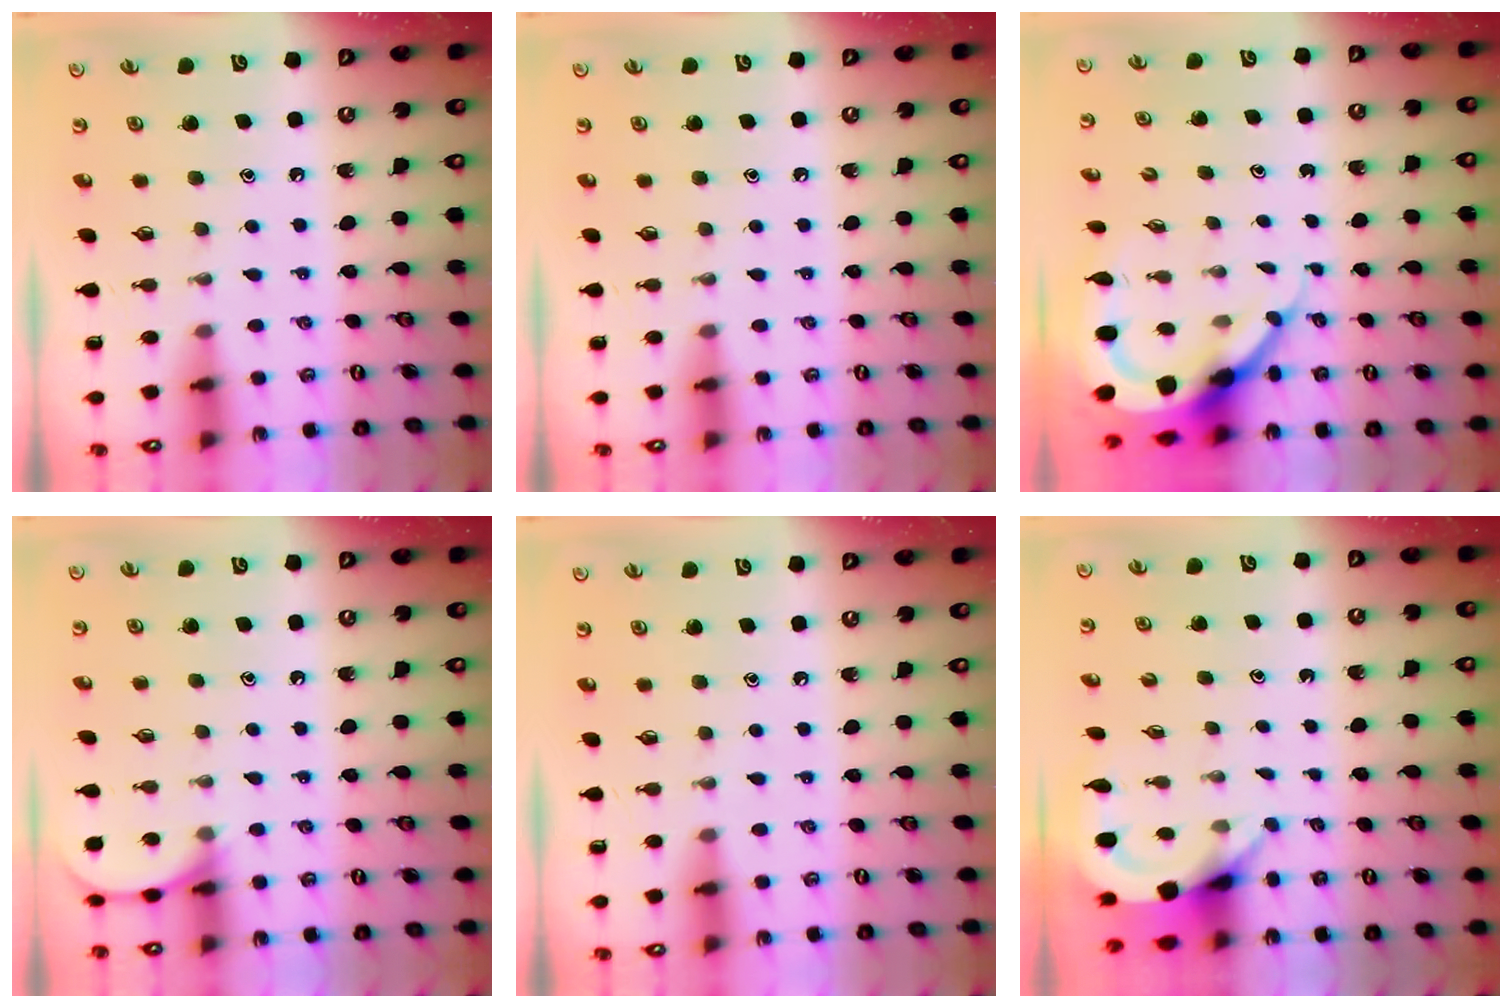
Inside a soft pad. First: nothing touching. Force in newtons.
{"total": 0.0}
{"total": 8.0, "press": 7.9, "slide": 1.1}
{"total": 5.7, "press": 5.7, "slide": 0.6}
{"total": 0.0}
{"total": 3.6, "press": 3.6, "slide": 0.2}